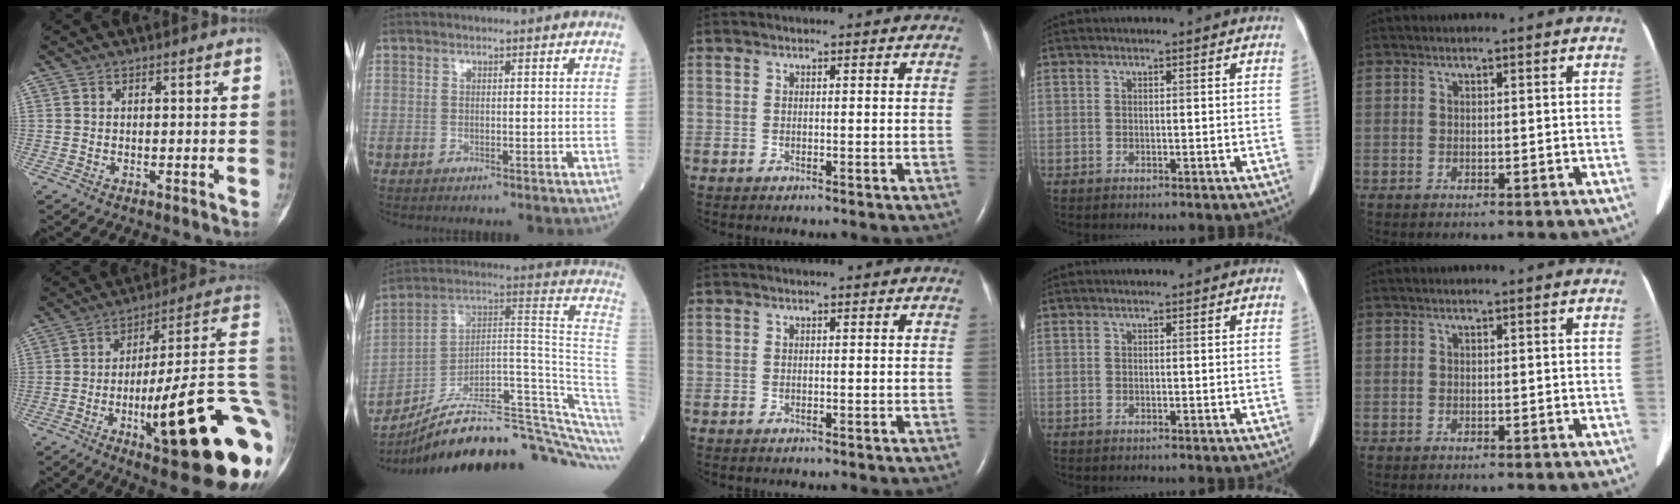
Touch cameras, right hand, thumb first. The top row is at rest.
{"thumb": {"total": 27.8, "force": [-7.0, 5.3, 26.3], "torque": [-0.313, 0.014, -0.095]}, "index": {"total": 24.5, "force": [-17.7, 3.1, 16.6], "torque": [-0.162, 0.065, -0.270]}}